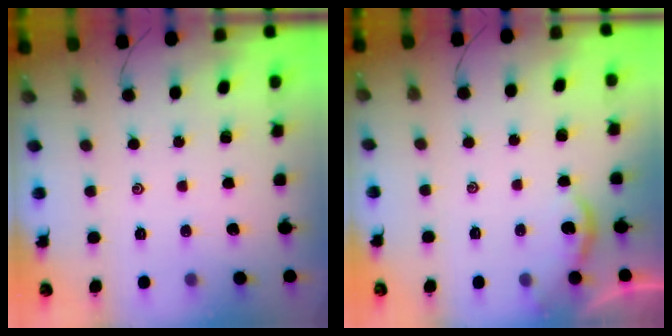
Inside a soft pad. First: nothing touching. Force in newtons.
{"total": 2.0, "press": 2.0, "slide": 0.2}